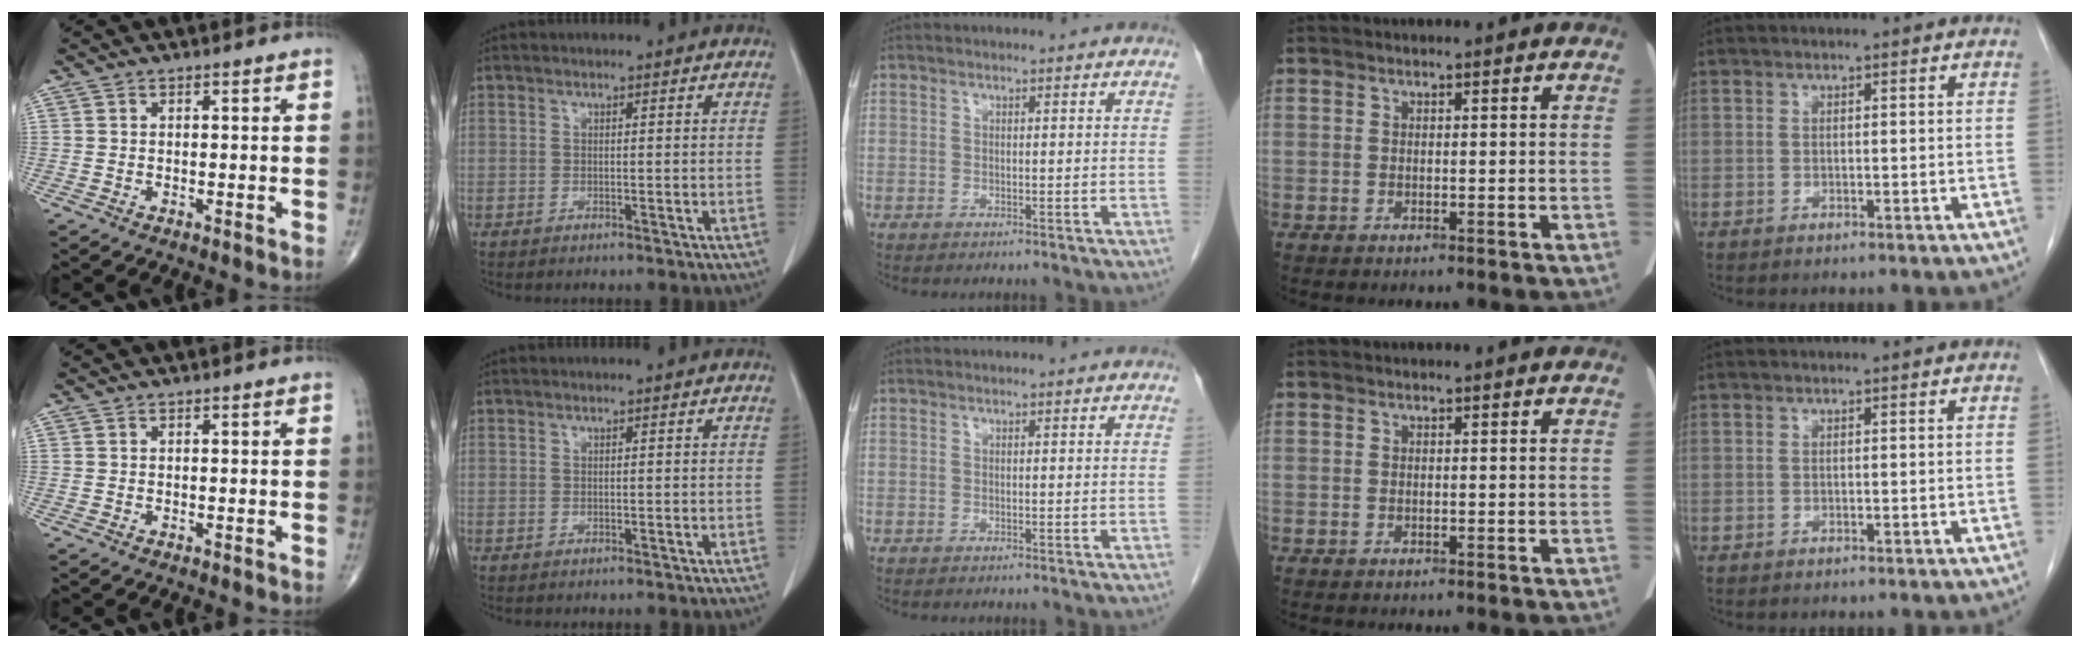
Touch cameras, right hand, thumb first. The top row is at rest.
{}